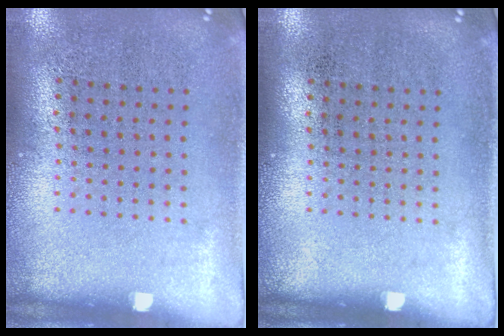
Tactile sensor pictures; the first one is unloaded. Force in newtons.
{"total": 0.0}